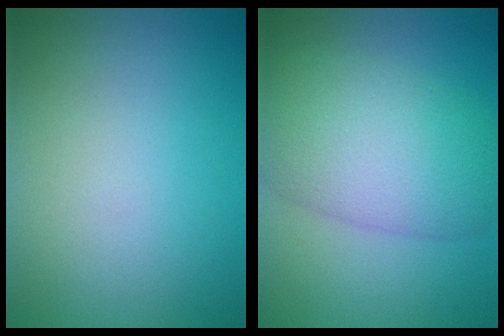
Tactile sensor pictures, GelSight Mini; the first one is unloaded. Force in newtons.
{"total": 8.2, "press": 8.2, "slide": 0.5}